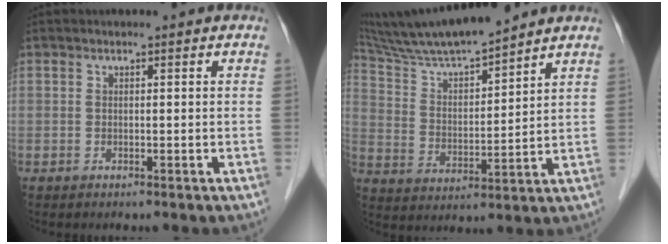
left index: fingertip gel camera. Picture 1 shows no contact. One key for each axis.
{"total": 14.0, "fx": 12.7, "fy": 0.2, "fz": 5.9, "tx": -0.114, "ty": 0.012, "tz": 0.234}